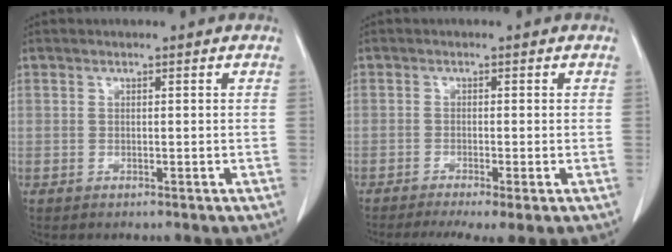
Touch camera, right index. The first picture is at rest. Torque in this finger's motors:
{"motor_torque": [0.76, -0.73, 0.21, 0.04]}